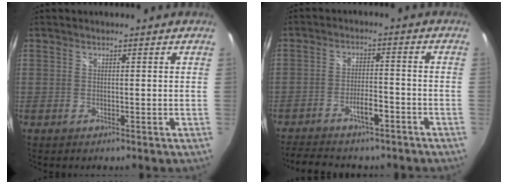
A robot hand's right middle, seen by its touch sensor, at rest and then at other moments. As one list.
[{"total": 9.5, "force": [-7.5, 3.1, 4.9], "torque": [-0.105, 0.002, -0.117]}]